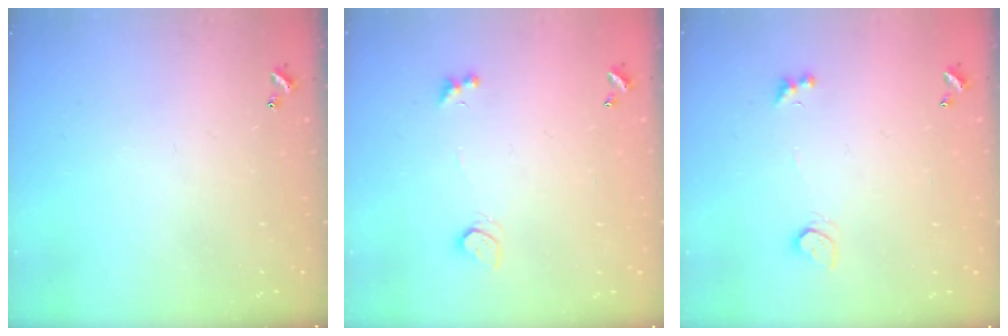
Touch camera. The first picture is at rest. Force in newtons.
{"total": 2.5, "press": 2.2, "slide": 1.2}
{"total": 2.5, "press": 2.2, "slide": 1.2}